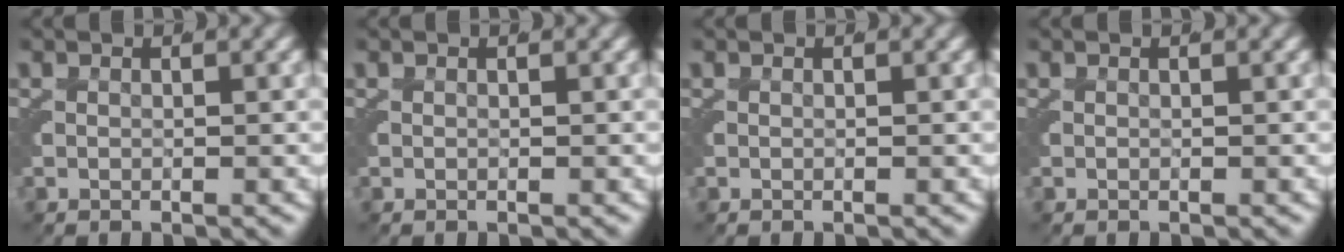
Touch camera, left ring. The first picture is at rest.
{"total": 0.0}
{"total": 0.0}
{"total": 0.0}